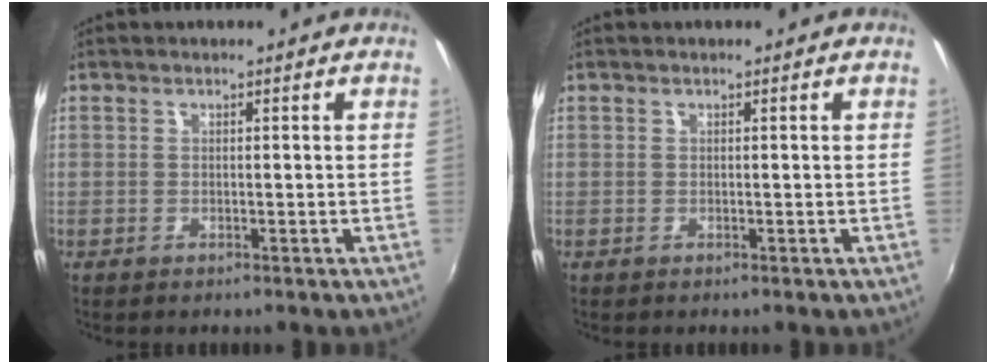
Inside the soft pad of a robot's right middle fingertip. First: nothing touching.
{"total": 0.0}